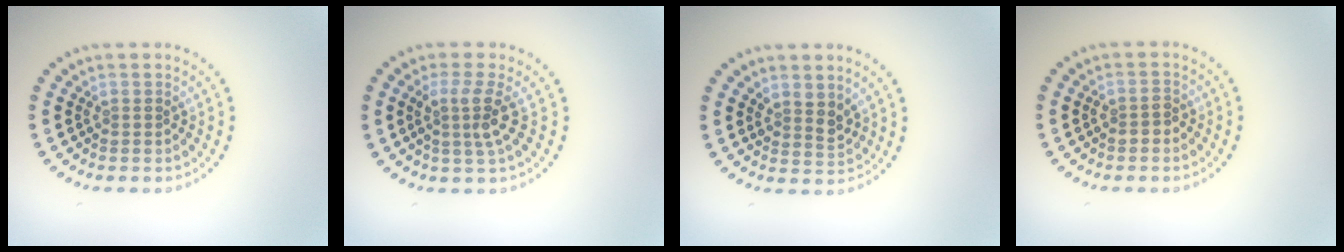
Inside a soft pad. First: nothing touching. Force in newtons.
{"total": 2.7, "press": 2.0, "slide": 1.7}
{"total": 1.9, "press": 1.6, "slide": 1.1}
{"total": 1.4, "press": 1.3, "slide": 0.5}